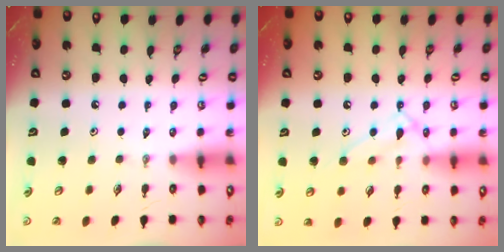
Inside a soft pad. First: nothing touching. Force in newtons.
{"total": 11.5, "press": 11.5, "slide": 0.7}